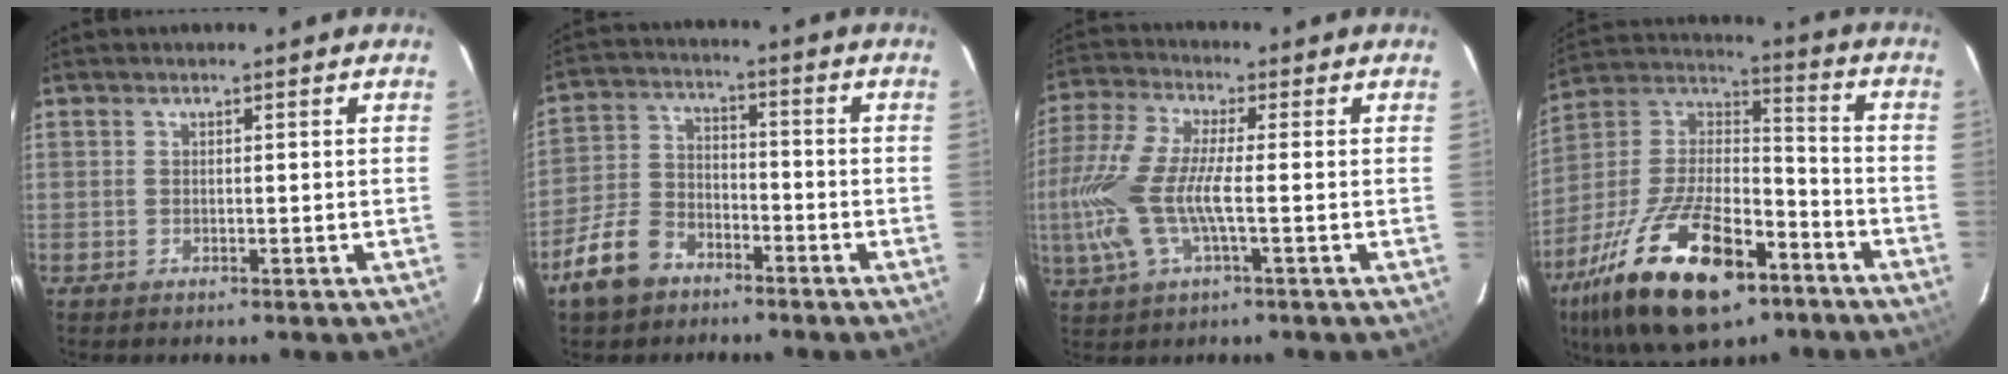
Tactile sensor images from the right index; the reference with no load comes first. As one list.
[{"total": 10.4, "force": [-6.7, 6.5, 4.6], "torque": [-0.117, 0.019, -0.119]}, {"total": 14.5, "force": [-2.6, 4.1, 13.7], "torque": [-0.292, -0.007, -0.051]}, {"total": 26.6, "force": [-15.0, 11.9, 18.5], "torque": [-0.367, -0.015, -0.252]}]